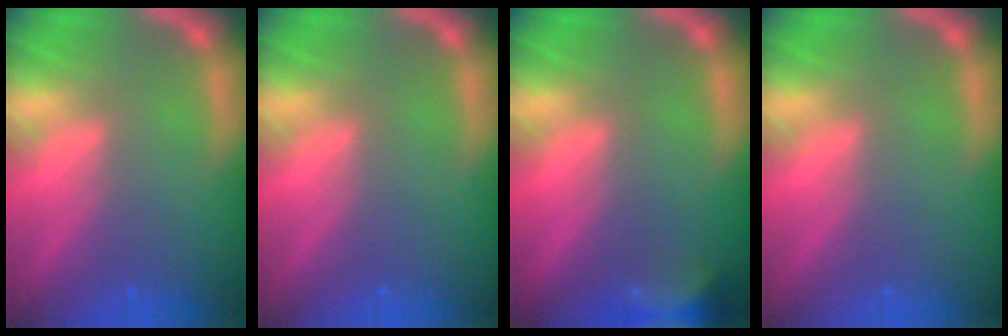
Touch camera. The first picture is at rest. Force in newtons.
{"total": 0.0}
{"total": 5.5}
{"total": 0.0}